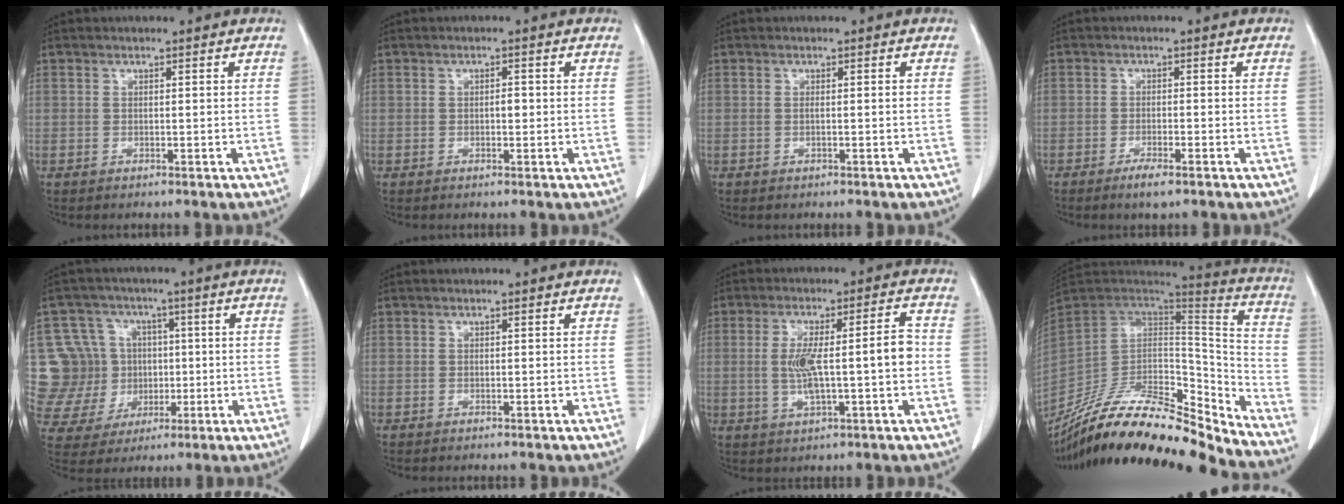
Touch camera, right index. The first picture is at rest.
{"total": 1.2, "force": [-0.1, 0.5, 1.0], "torque": [-0.016, 0.002, -0.003]}
{"total": 0.5, "force": [-0.1, 0.0, 0.5], "torque": [-0.011, 0.000, 0.001]}
{"total": 2.9, "force": [-1.9, 0.3, 2.1], "torque": [-0.039, -0.004, -0.033]}
{"total": 13.8, "force": [0.6, 13.2, 4.0], "torque": [-0.106, 0.047, 0.036]}
{"total": 0.0}
{"total": 9.2, "force": [-0.6, 1.4, 9.1], "torque": [-0.162, 0.018, -0.007]}
{"total": 27.0, "force": [-24.0, 4.2, 11.7], "torque": [-0.180, -0.002, -0.386]}